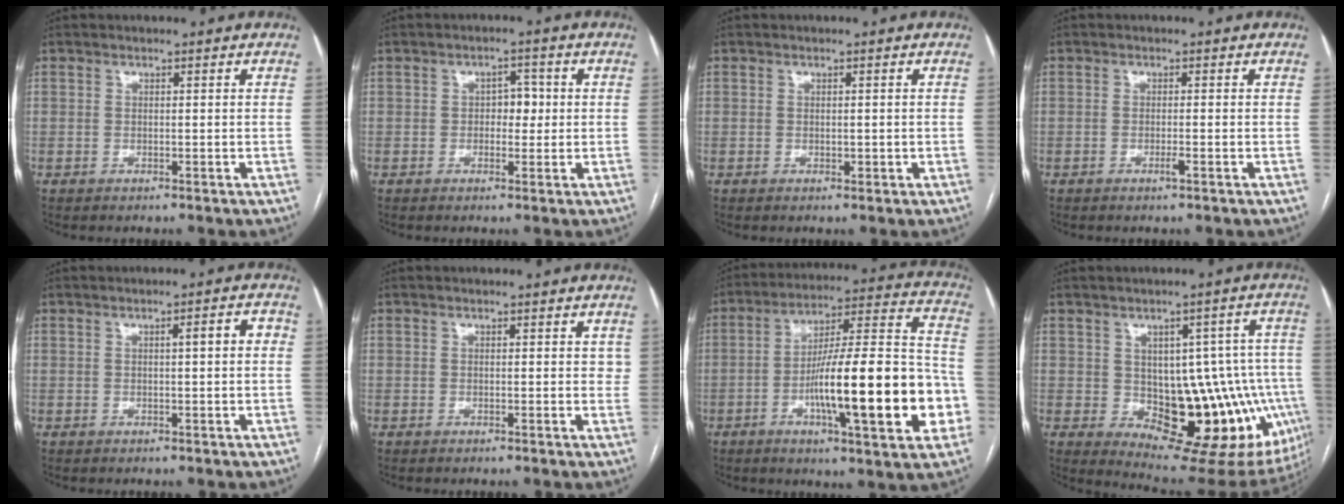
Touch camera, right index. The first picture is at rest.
{"total": 3.0, "force": [0.1, 1.8, 2.3], "torque": [-0.028, 0.011, 0.001]}
{"total": 1.0, "force": [0.0, 0.7, 0.6], "torque": [-0.005, 0.000, 0.003]}
{"total": 1.2, "force": [-0.6, -0.1, 1.0], "torque": [-0.020, -0.002, -0.010]}
{"total": 2.7, "force": [0.4, 0.2, 2.7], "torque": [-0.038, 0.009, 0.005]}
{"total": 1.0, "force": [0.5, 0.6, 0.6], "torque": [-0.001, 0.001, 0.002]}
{"total": 24.3, "force": [-6.4, 4.1, 23.1], "torque": [-0.296, 0.021, -0.088]}
{"total": 18.4, "force": [-2.8, 9.6, 15.5], "torque": [-0.135, 0.030, -0.009]}